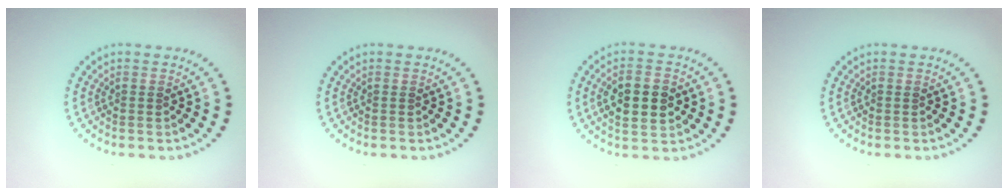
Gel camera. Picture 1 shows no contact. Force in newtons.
{"total": 0.0}
{"total": 4.7, "press": 4.7, "slide": 0.3}
{"total": 0.0}